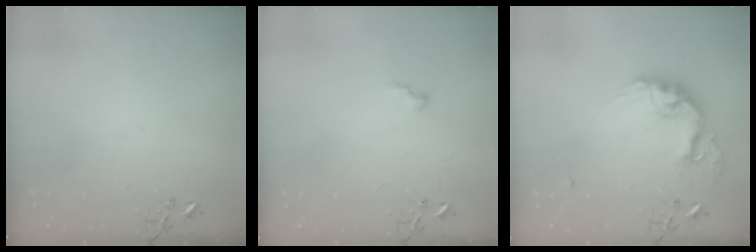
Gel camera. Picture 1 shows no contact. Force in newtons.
{"total": 5.7, "press": 5.7, "slide": 0.5}
{"total": 17.2, "press": 17.2, "slide": 1.2}